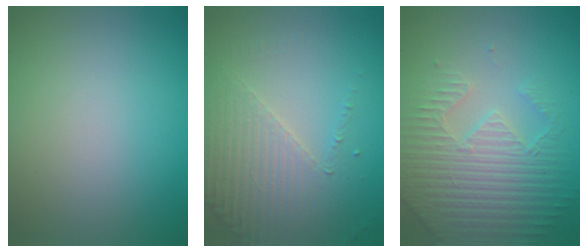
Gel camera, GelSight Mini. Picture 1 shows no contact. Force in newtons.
{"total": 4.5, "press": 3.4, "slide": 2.9}
{"total": 4.5, "press": 4.5, "slide": 0.8}